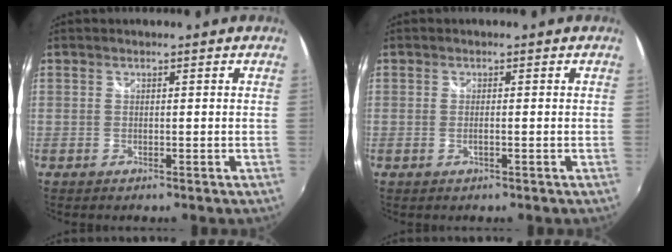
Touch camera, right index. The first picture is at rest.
{"total": 1.1, "force": [-0.4, 0.1, 1.0], "torque": [-0.020, -0.001, -0.007]}